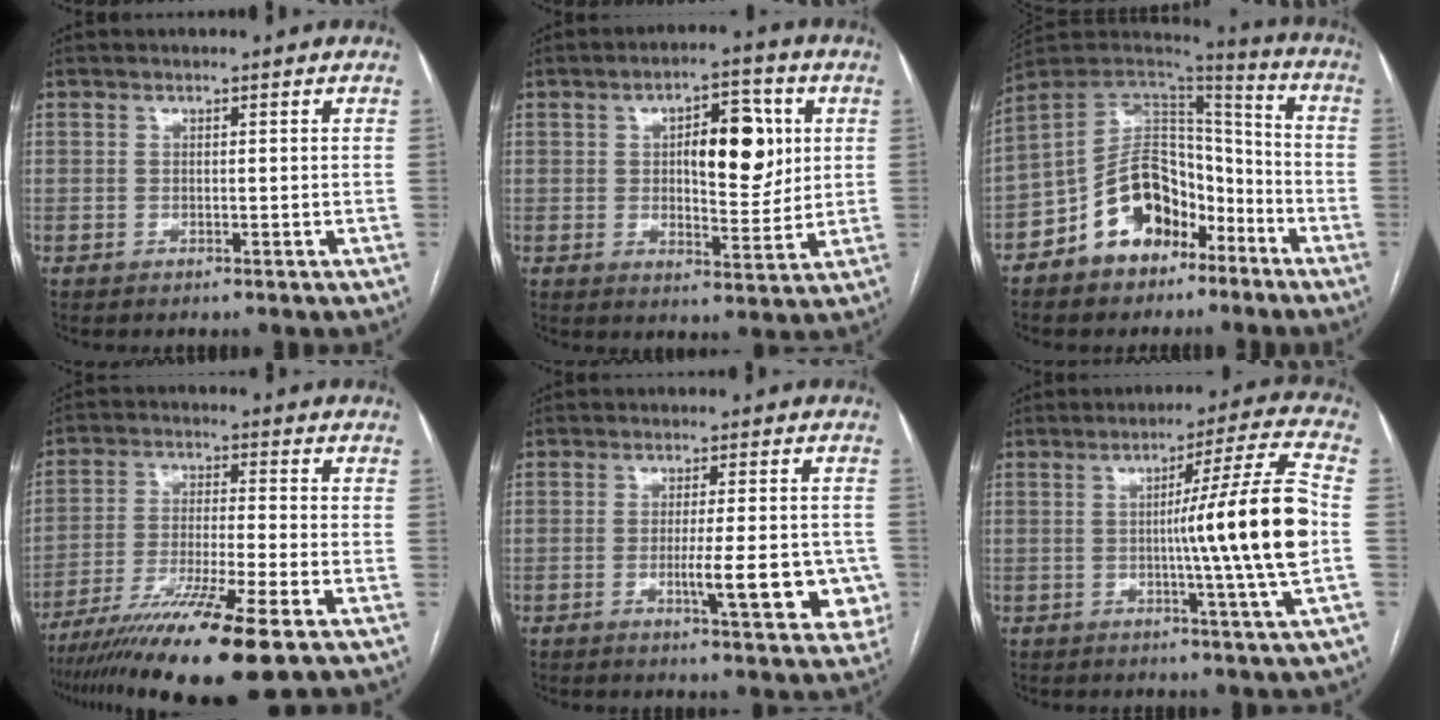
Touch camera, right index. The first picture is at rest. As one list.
[{"total": 10.3, "force": [2.4, 4.0, 9.2], "torque": [-0.130, 0.012, 0.040]}, {"total": 14.4, "force": [-7.6, 9.5, 7.8], "torque": [-0.148, 0.038, -0.130]}, {"total": 15.1, "force": [-10.1, -0.3, 11.2], "torque": [-0.202, -0.042, -0.174]}, {"total": 10.0, "force": [-2.7, 1.9, 9.5], "torque": [-0.117, -0.005, -0.032]}, {"total": 14.0, "force": [-1.1, -2.7, 13.7], "torque": [-0.205, -0.007, -0.019]}]